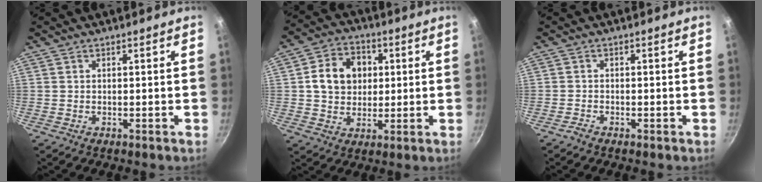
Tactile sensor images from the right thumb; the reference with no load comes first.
{"total": 10.9, "force": [1.9, 9.0, 5.9], "torque": [-0.074, 0.012, 0.024]}
{"total": 1.1, "force": [-1.0, 0.2, 0.3], "torque": [-0.017, 0.010, -0.022]}